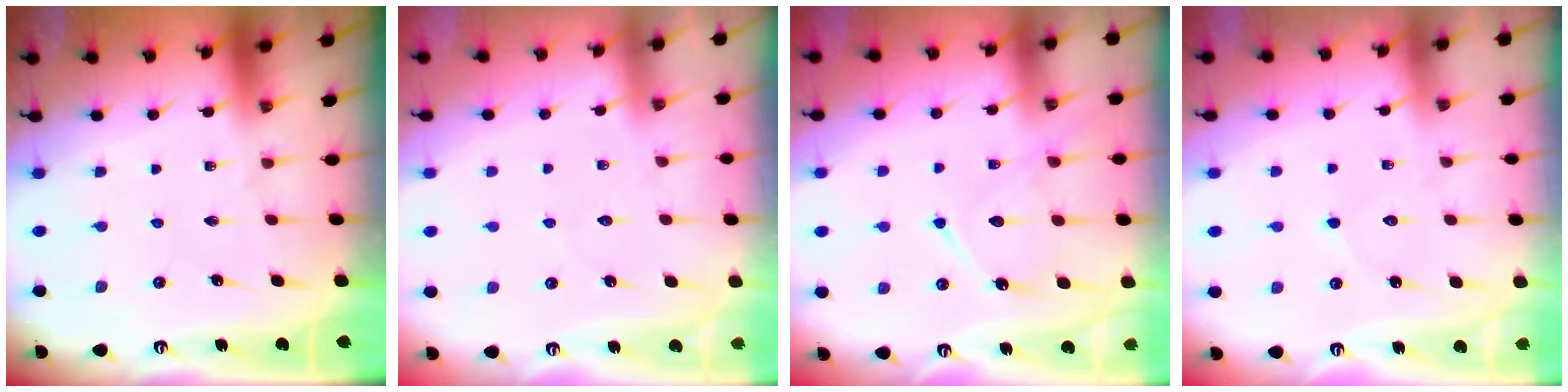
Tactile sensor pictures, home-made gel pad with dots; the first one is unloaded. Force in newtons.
{"total": 4.5, "press": 4.4, "slide": 0.6}
{"total": 12.7, "press": 12.6, "slide": 1.1}
{"total": 4.9, "press": 4.9, "slide": 0.4}